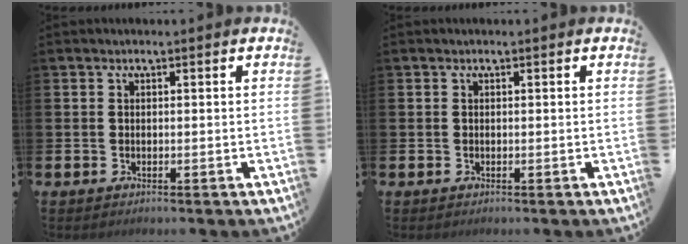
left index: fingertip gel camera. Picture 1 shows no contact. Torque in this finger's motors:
{"motor_torque": [-0.19, 0.18, 0.00, 0.00]}